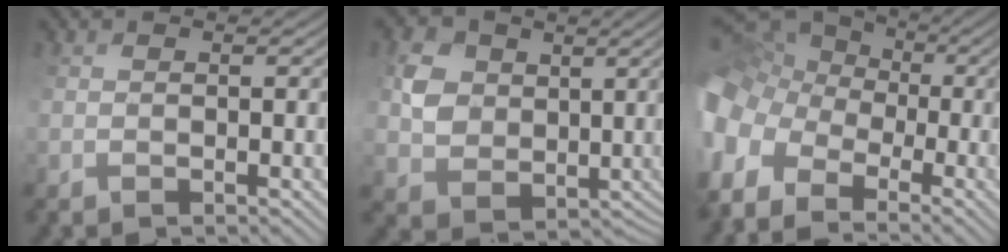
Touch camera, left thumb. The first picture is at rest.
{"total": 7.3, "force": [3.1, 6.2, 2.1], "torque": [-0.067, 0.003, 0.051]}
{"total": 14.5, "force": [-4.6, 10.9, 8.5], "torque": [-0.237, -0.019, -0.058]}